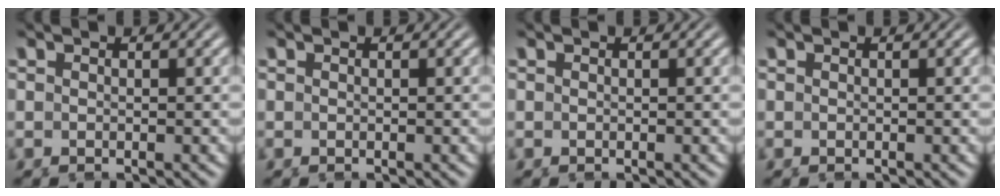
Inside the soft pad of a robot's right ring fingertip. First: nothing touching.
{"total": 0.0}
{"total": 0.0}
{"total": 0.0}